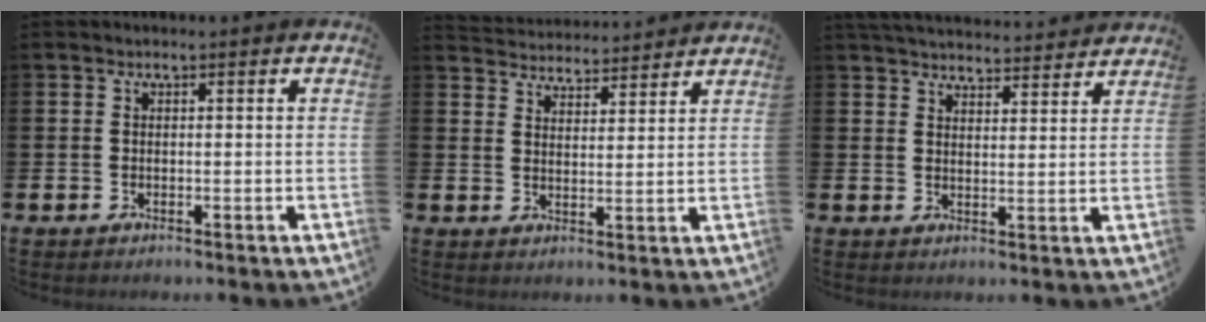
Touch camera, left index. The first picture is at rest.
{"total": 4.2, "force": [4.2, 0.5, -0.4], "torque": [-0.008, -0.029, 0.076]}
{"total": 4.6, "force": [4.6, 0.6, 0.3], "torque": [-0.019, -0.028, 0.083]}